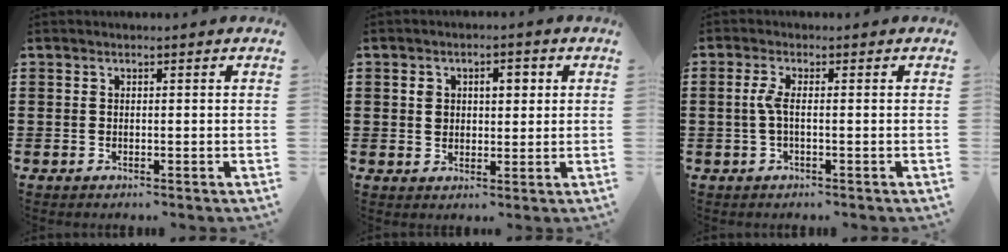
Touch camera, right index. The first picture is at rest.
{"total": 3.2, "force": [0.6, 2.2, 2.3], "torque": [-0.044, 0.009, 0.006]}
{"total": 2.8, "force": [-0.3, 0.4, 2.7], "torque": [-0.066, -0.006, -0.013]}